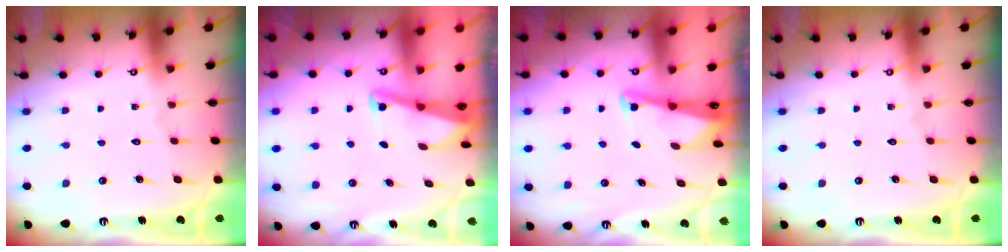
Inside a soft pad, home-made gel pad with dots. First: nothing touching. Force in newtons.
{"total": 2.0, "press": 2.0, "slide": 0.4}
{"total": 2.2, "press": 2.2, "slide": 0.3}
{"total": 0.0}